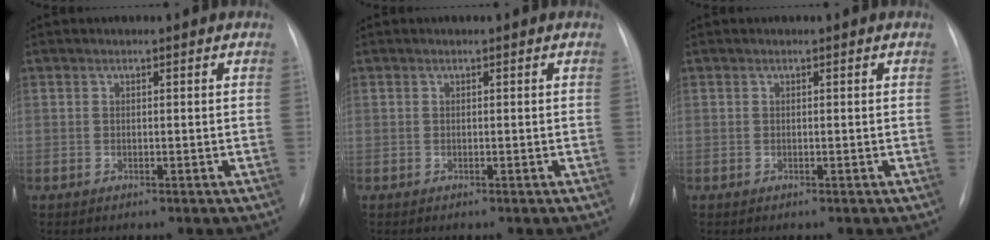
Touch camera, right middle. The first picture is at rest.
{"total": 0.0}
{"total": 0.0}